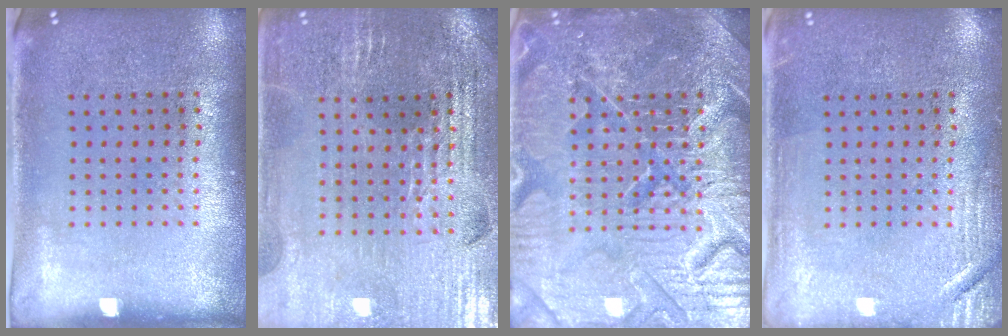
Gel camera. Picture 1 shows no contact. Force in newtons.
{"total": 2.8, "press": 2.8, "slide": 0.5}
{"total": 7.7, "press": 7.7, "slide": 0.9}
{"total": 2.3, "press": 2.2, "slide": 0.4}